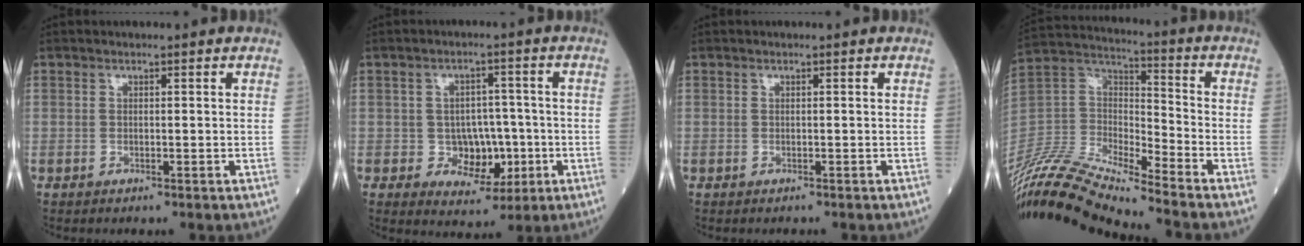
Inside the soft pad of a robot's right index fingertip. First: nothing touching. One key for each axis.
{"total": 6.4, "fx": -1.3, "fy": 4.9, "fz": 3.9, "tx": -0.045, "ty": 0.011, "tz": -0.010}
{"total": 0.0}
{"total": 17.6, "fx": -16.3, "fy": 0.1, "fz": 6.5, "tx": -0.129, "ty": 0.026, "tz": -0.311}